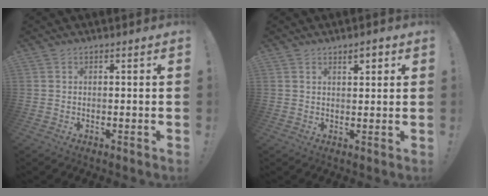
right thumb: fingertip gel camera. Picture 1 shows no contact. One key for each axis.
{"total": 2.9, "fx": 1.8, "fy": 0.9, "fz": 2.1, "tx": -0.022, "ty": -0.009, "tz": 0.026}